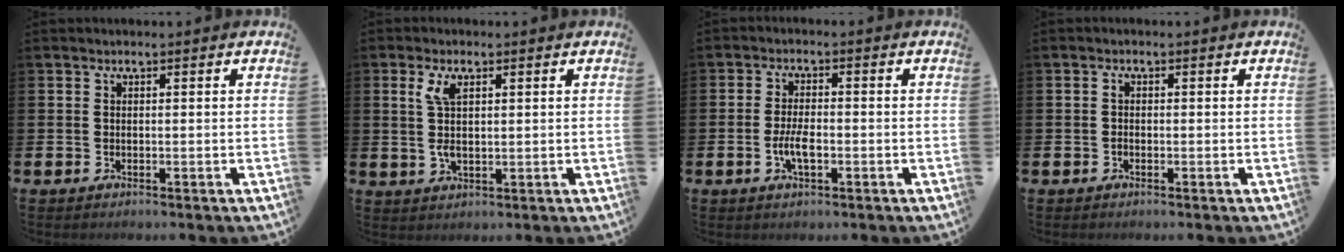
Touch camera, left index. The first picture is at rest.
{"total": 4.2, "force": [1.6, 1.7, 3.4], "torque": [-0.062, 0.001, 0.025]}
{"total": 3.8, "force": [-0.9, 1.5, 3.4], "torque": [-0.062, -0.002, -0.019]}
{"total": 0.9, "force": [-0.3, 0.6, 0.5], "torque": [-0.004, 0.000, -0.008]}